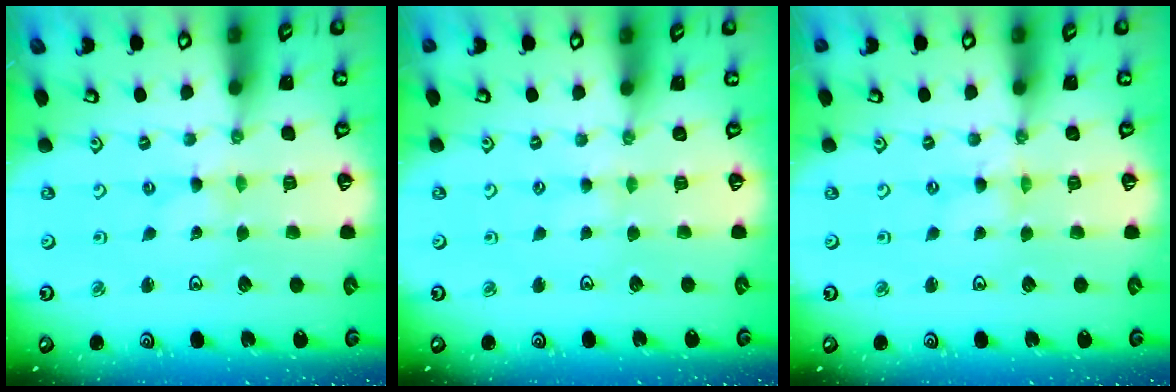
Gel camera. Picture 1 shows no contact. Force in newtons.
{"total": 2.1, "press": 2.1, "slide": 0.4}
{"total": 0.0}